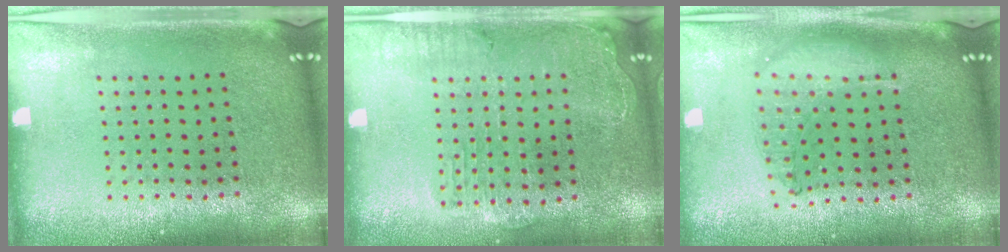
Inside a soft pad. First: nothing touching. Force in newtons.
{"total": 1.7, "press": 1.6, "slide": 0.5}
{"total": 1.1, "press": 1.0, "slide": 0.2}